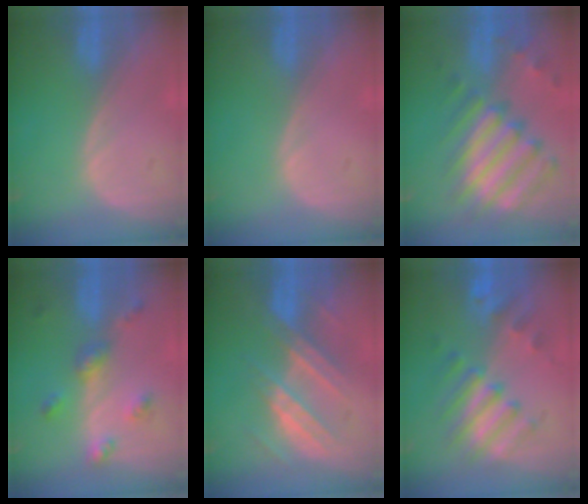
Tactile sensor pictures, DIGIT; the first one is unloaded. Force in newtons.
{"total": 0.0}
{"total": 12.2, "press": 10.5, "slide": 6.1}
{"total": 4.9, "press": 4.7, "slide": 1.2}
{"total": 7.3, "press": 7.3, "slide": 1.0}
{"total": 7.9, "press": 7.6, "slide": 2.1}